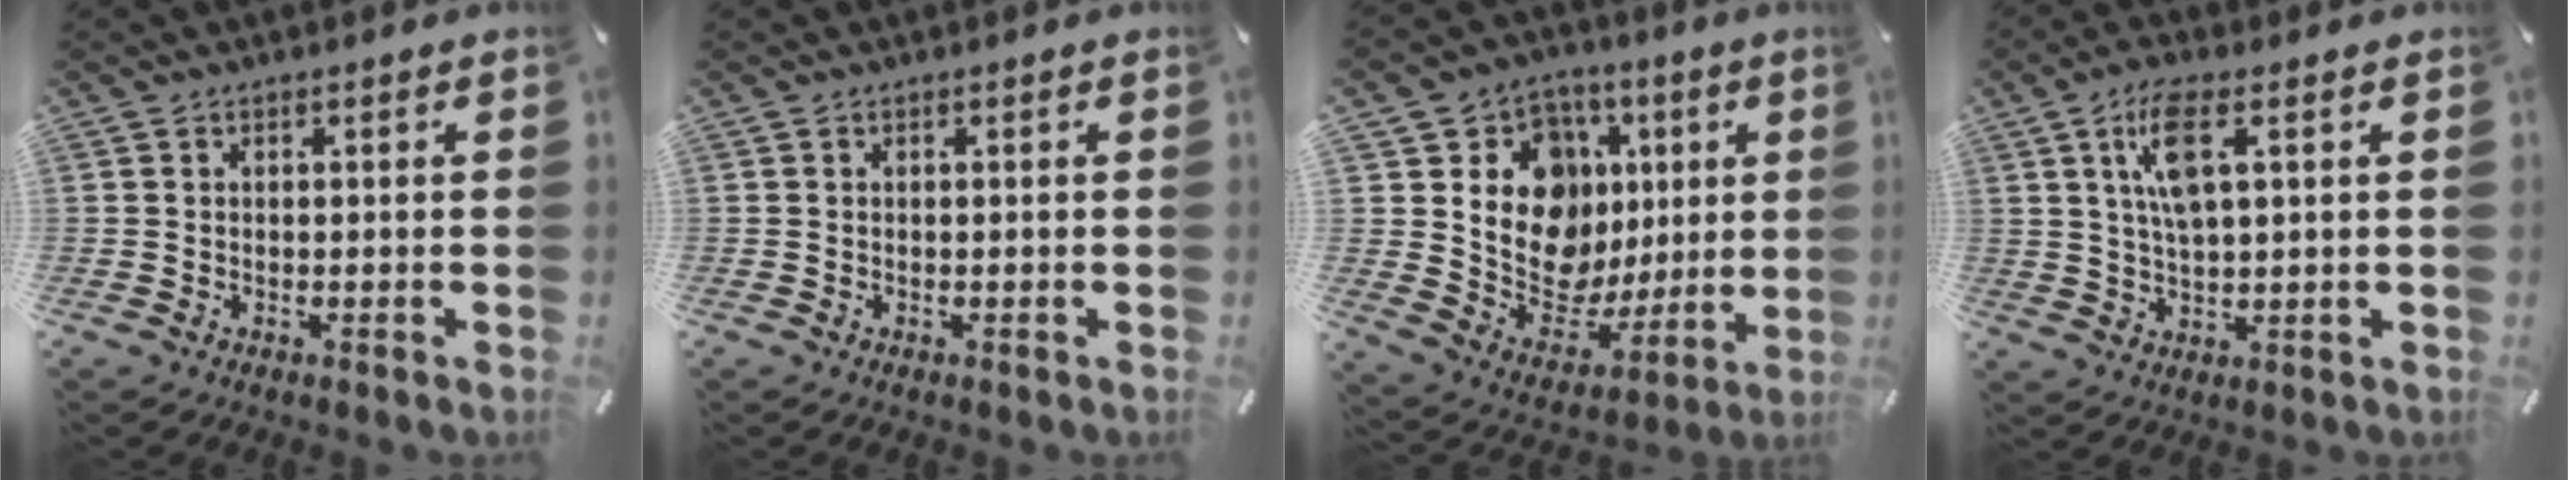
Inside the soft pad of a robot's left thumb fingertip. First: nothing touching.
{"total": 0.0}
{"total": 15.1, "force": [3.0, 13.4, 6.1], "torque": [-0.077, -0.028, 0.072]}
{"total": 8.8, "force": [3.3, 3.3, 7.4], "torque": [-0.150, 0.001, 0.054]}